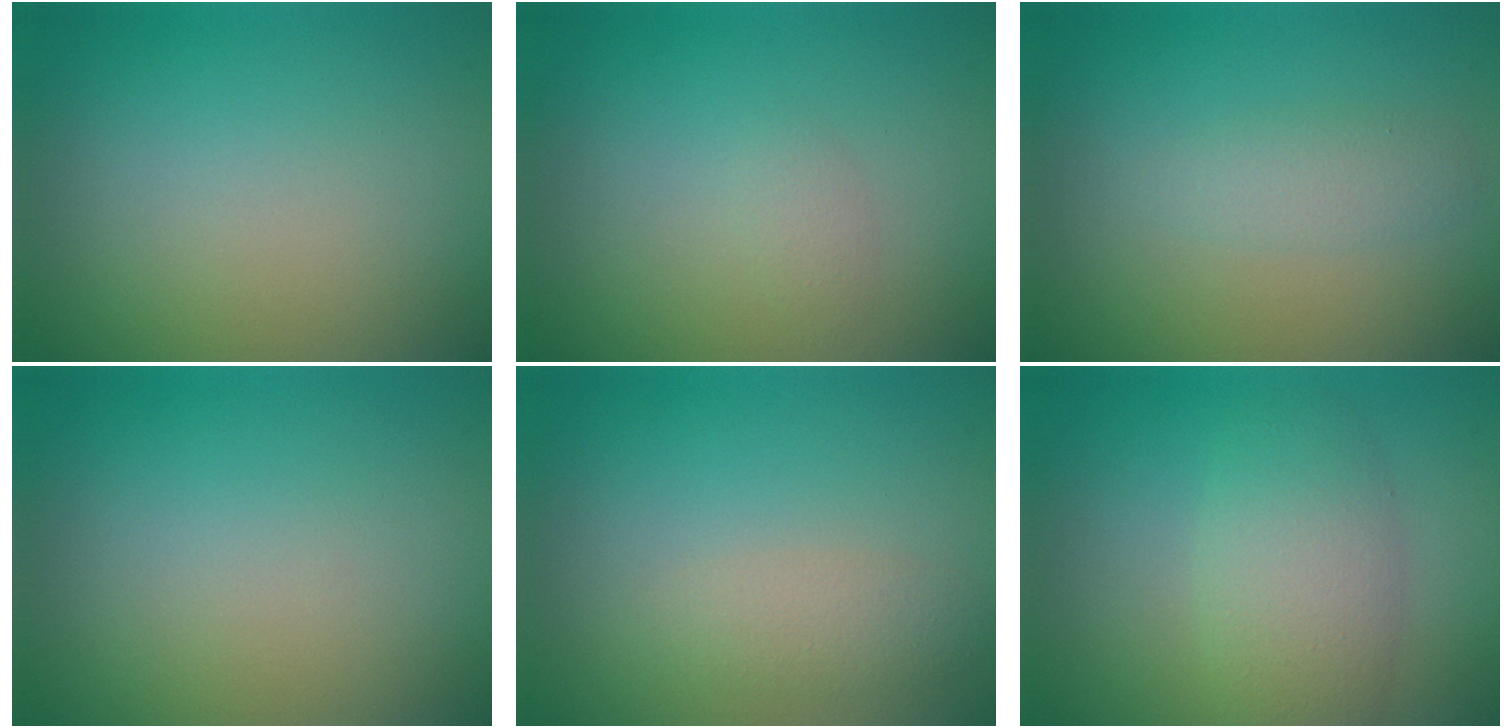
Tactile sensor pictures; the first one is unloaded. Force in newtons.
{"total": 0.8, "press": 0.8, "slide": 0.0}
{"total": 1.6, "press": 1.6, "slide": 0.1}
{"total": 0.0}
{"total": 1.8, "press": 1.8, "slide": 0.0}
{"total": 4.3, "press": 4.3, "slide": 0.2}